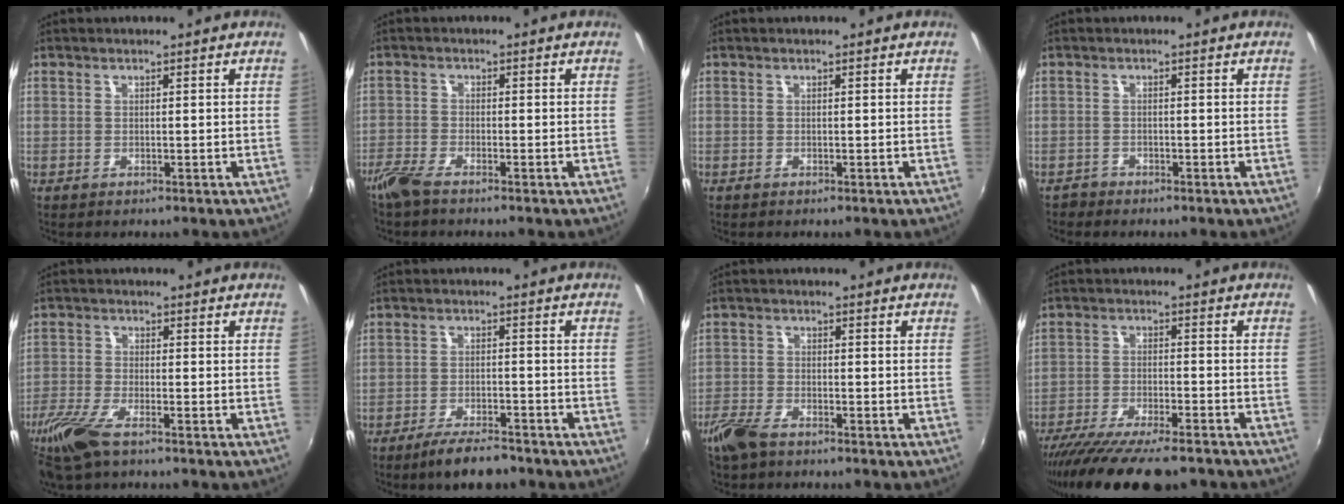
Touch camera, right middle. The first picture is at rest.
{"total": 4.0, "force": [-3.4, 0.7, 2.0], "torque": [-0.058, -0.010, -0.072]}
{"total": 0.0}
{"total": 1.5, "force": [-1.4, 0.7, -0.1], "torque": [-0.002, 0.000, -0.027]}
{"total": 8.5, "force": [-5.9, 2.4, 5.8], "torque": [-0.147, -0.024, -0.120]}
{"total": 7.5, "force": [-6.1, 1.8, 3.8], "torque": [-0.086, -0.010, -0.102]}
{"total": 5.6, "force": [-4.4, 2.1, 2.8], "torque": [-0.078, -0.010, -0.090]}
{"total": 17.8, "force": [-14.8, 3.6, 9.2], "torque": [-0.179, -0.044, -0.235]}